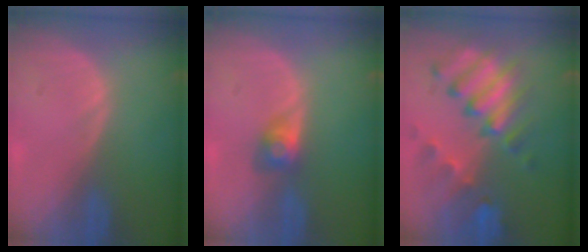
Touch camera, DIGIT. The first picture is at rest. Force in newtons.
{"total": 3.1, "press": 2.7, "slide": 1.4}
{"total": 10.3, "press": 8.9, "slide": 5.1}